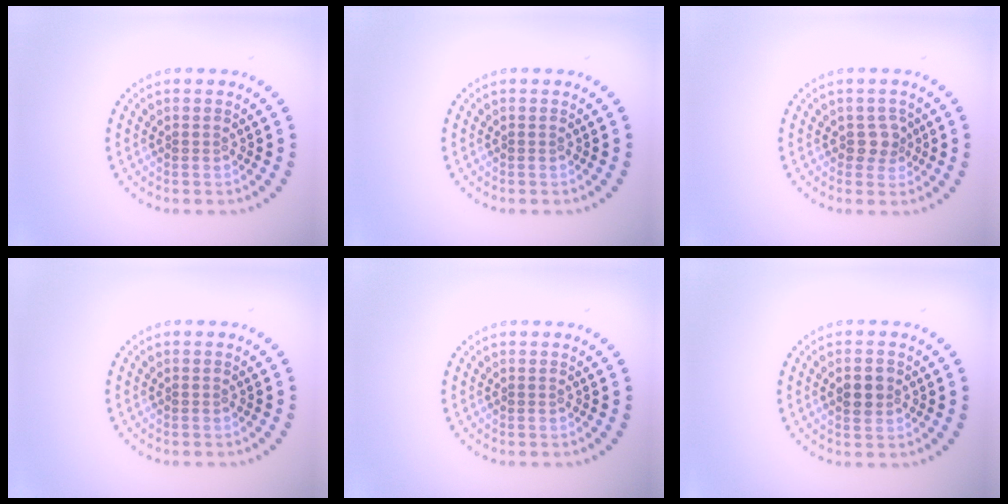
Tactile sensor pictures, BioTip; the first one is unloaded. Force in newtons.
{"total": 0.0}
{"total": 1.7, "press": 1.6, "slide": 0.7}
{"total": 0.0}
{"total": 0.0}
{"total": 2.6, "press": 2.6, "slide": 0.1}